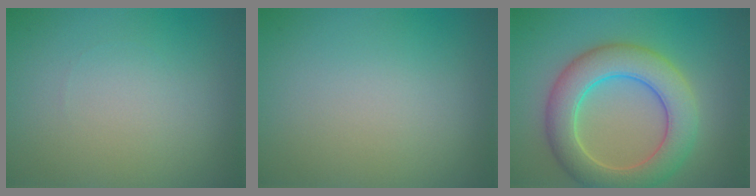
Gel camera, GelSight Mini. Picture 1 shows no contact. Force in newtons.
{"total": 0.0}
{"total": 7.0, "press": 7.0, "slide": 0.3}